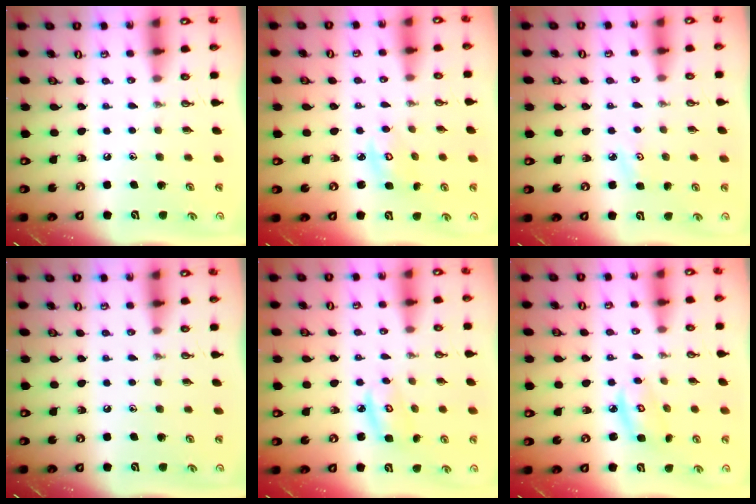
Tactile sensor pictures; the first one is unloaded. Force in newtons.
{"total": 3.7, "press": 3.7, "slide": 0.3}
{"total": 3.3, "press": 3.2, "slide": 0.3}
{"total": 0.0}
{"total": 4.2, "press": 4.2, "slide": 0.3}
{"total": 5.0, "press": 5.0, "slide": 0.3}